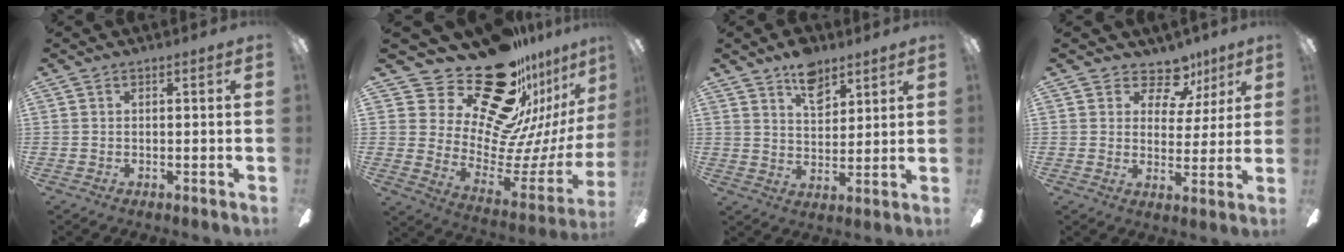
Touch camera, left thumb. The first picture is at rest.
{"total": 29.3, "force": [21.3, 13.3, 15.1], "torque": [-0.224, -0.169, 0.406]}
{"total": 8.8, "force": [6.0, 4.8, 4.3], "torque": [-0.052, -0.027, 0.105]}
{"total": 9.7, "force": [6.7, 5.9, 3.9], "torque": [-0.051, -0.043, 0.120]}